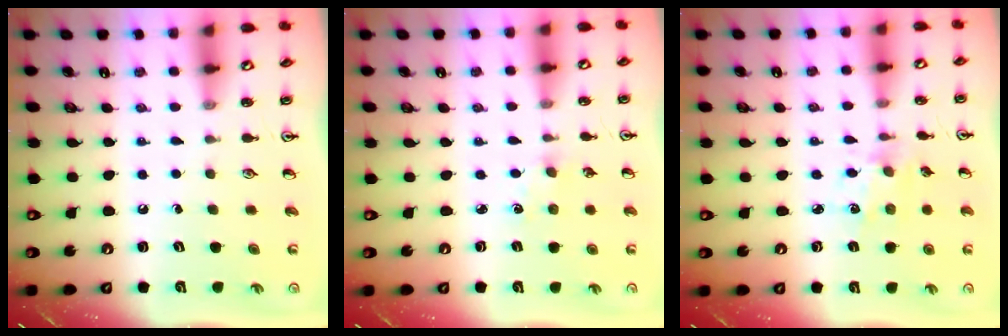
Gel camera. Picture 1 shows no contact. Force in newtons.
{"total": 1.9, "press": 1.9, "slide": 0.4}
{"total": 2.9, "press": 2.8, "slide": 0.8}